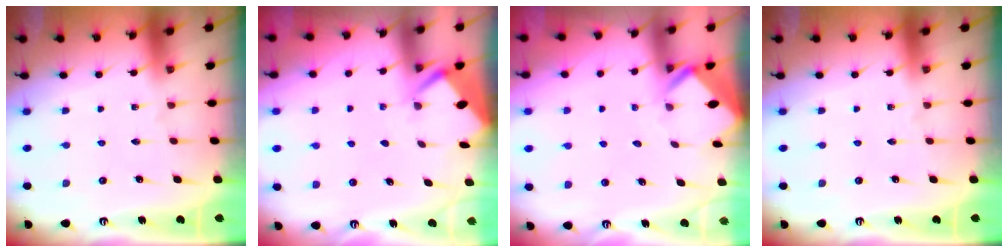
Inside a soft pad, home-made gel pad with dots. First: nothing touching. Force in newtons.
{"total": 2.7, "press": 2.6, "slide": 0.3}
{"total": 2.6, "press": 2.6, "slide": 0.1}
{"total": 0.0}